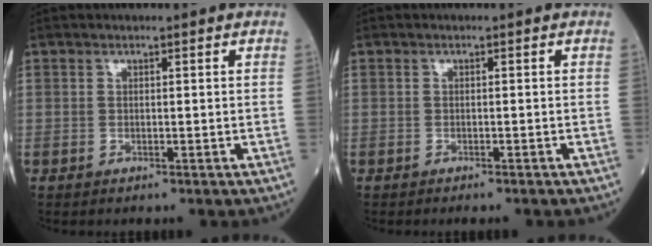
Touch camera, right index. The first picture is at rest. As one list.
[{"total": 1.6, "force": [-1.4, 0.1, 0.7], "torque": [-0.012, -0.003, -0.017]}]